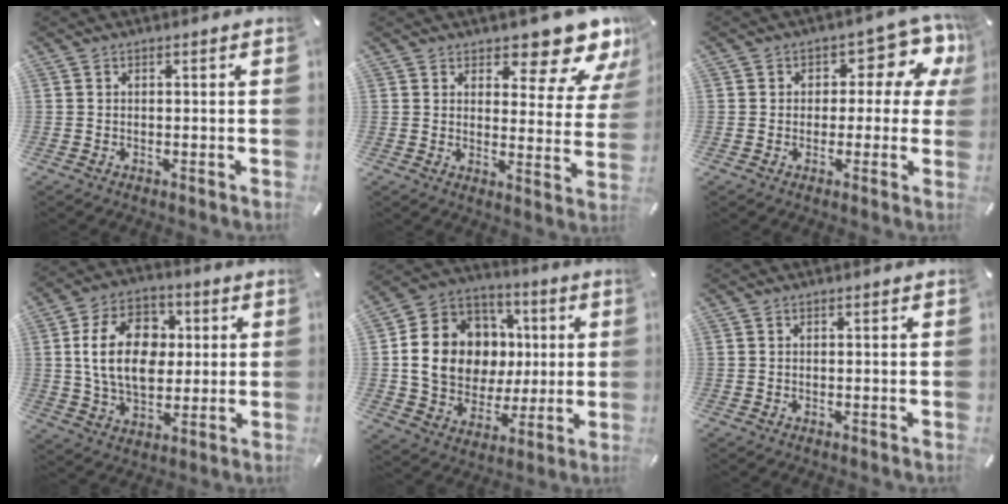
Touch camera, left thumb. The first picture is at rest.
{"total": 11.3, "force": [9.1, 4.0, 5.2], "torque": [-0.054, -0.084, 0.154]}
{"total": 9.8, "force": [3.2, 6.1, 7.0], "torque": [-0.078, -0.025, 0.053]}
{"total": 16.5, "force": [2.0, 12.0, 11.2], "torque": [-0.205, 0.015, 0.032]}
{"total": 16.3, "force": [0.9, 14.5, 7.4], "torque": [-0.144, -0.002, 0.026]}
{"total": 0.0}